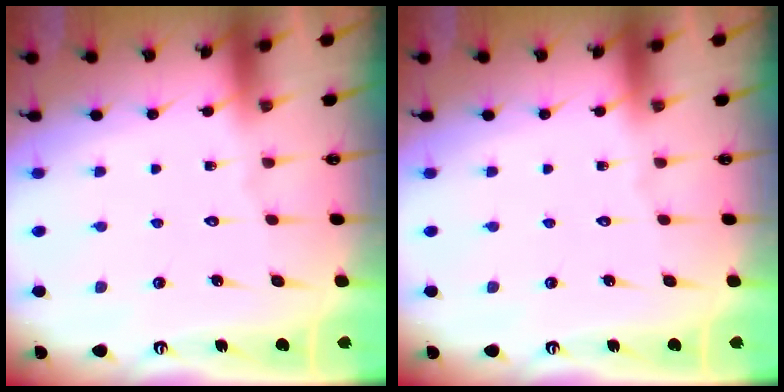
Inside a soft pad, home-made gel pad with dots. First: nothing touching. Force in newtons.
{"total": 0.0}